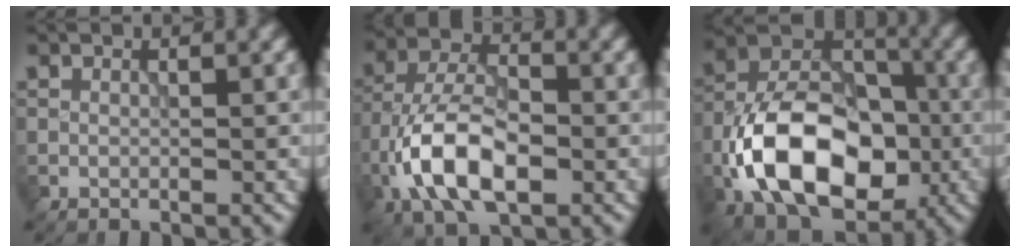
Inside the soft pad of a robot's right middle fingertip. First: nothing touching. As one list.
[{"total": 9.3, "force": [-3.3, 4.7, 7.3], "torque": [-0.151, 0.003, -0.075]}, {"total": 13.4, "force": [-4.3, 8.4, 9.5], "torque": [-0.172, 0.004, -0.092]}]